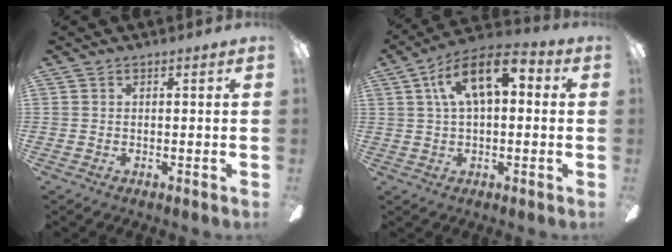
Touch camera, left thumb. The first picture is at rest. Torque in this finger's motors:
{"motor_torque": [0.11, 0.57, 0.23, -0.07, 0.14]}